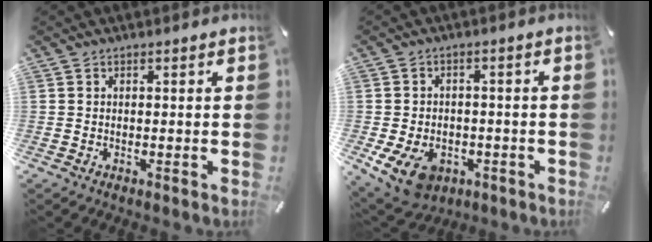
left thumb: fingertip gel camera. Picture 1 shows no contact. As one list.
[{"total": 9.8, "force": [-4.3, 6.9, 5.5], "torque": [-0.113, 0.021, -0.075]}]